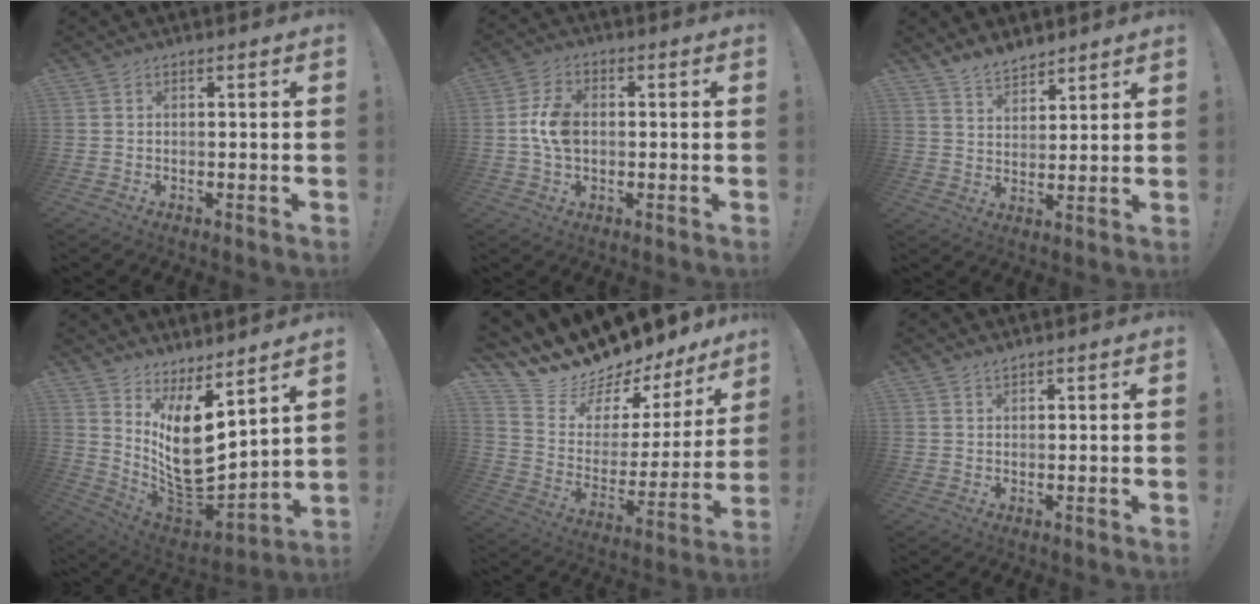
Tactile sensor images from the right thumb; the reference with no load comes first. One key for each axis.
{"total": 8.4, "fx": -0.3, "fy": 5.6, "fz": 6.2, "tx": -0.112, "ty": 0.008, "tz": -0.003}
{"total": 7.2, "fx": 6.4, "fy": 2.8, "fz": 1.6, "tx": -0.032, "ty": -0.041, "tz": 0.124}
{"total": 14.3, "fx": 2.8, "fy": 7.4, "fz": 11.9, "tx": -0.186, "ty": -0.045, "tz": 0.059}
{"total": 15.0, "fx": 13.8, "fy": 4.8, "fz": 3.4, "tx": -0.072, "ty": -0.125, "tz": 0.248}
{"total": 1.4, "fx": 1.3, "fy": 0.4, "fz": 0.4, "tx": -0.001, "ty": -0.007, "tz": 0.024}